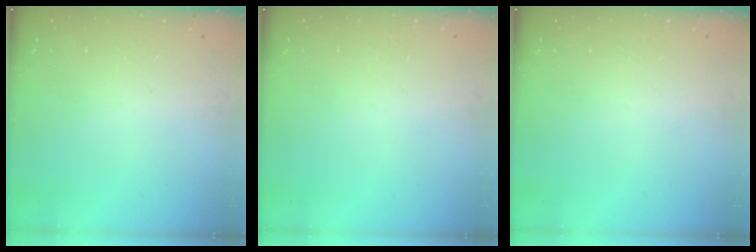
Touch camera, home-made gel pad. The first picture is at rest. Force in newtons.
{"total": 0.0}
{"total": 0.0}